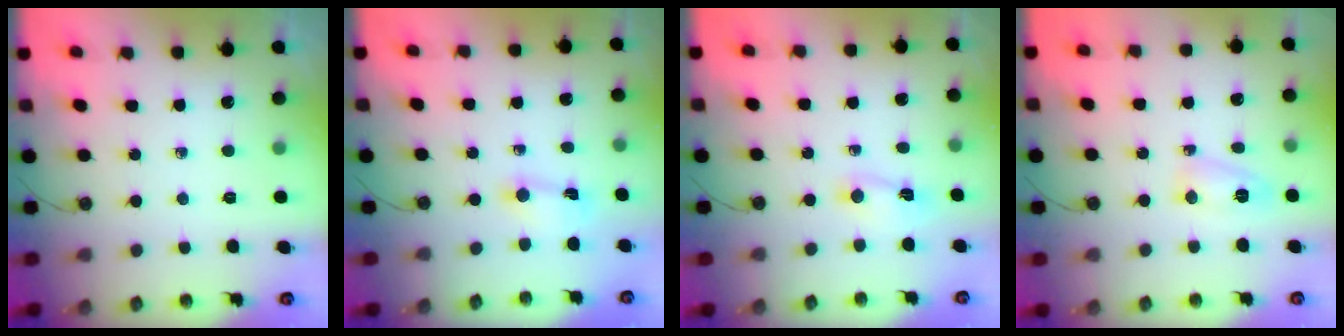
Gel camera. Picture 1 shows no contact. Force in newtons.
{"total": 2.0, "press": 2.0, "slide": 0.2}
{"total": 1.8, "press": 1.8, "slide": 0.3}
{"total": 4.7, "press": 4.6, "slide": 0.9}